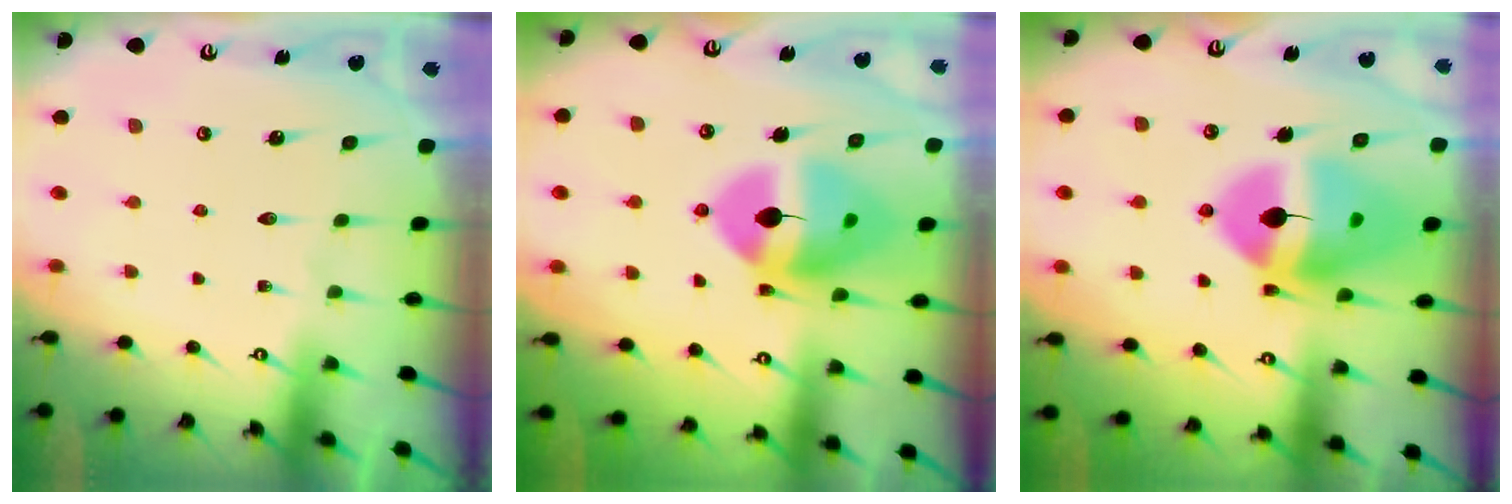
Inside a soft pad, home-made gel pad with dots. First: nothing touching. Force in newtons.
{"total": 14.4, "press": 14.3, "slide": 2.2}
{"total": 17.0, "press": 16.9, "slide": 2.2}